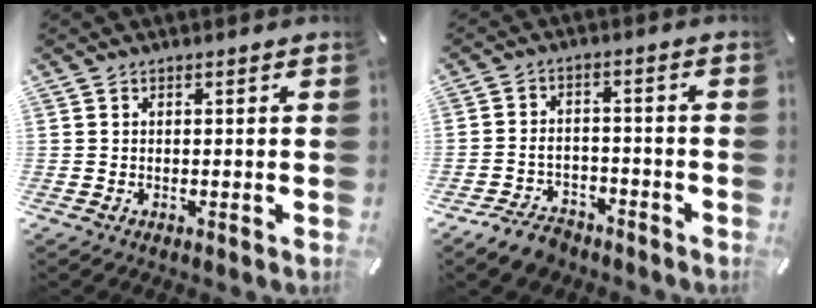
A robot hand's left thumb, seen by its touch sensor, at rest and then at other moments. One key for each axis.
{"total": 5.7, "fx": -4.5, "fy": 2.9, "fz": 2.0, "tx": -0.042, "ty": 0.024, "tz": -0.086}